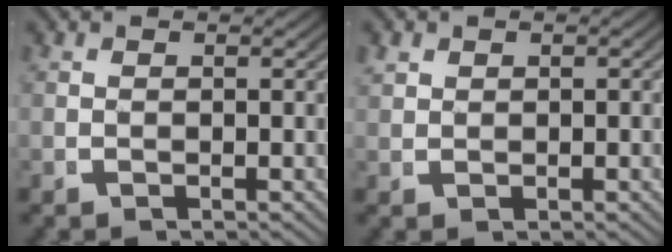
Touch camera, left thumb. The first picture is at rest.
{"total": 1.1, "force": [0.7, 0.7, 0.4], "torque": [-0.012, -0.002, 0.018]}